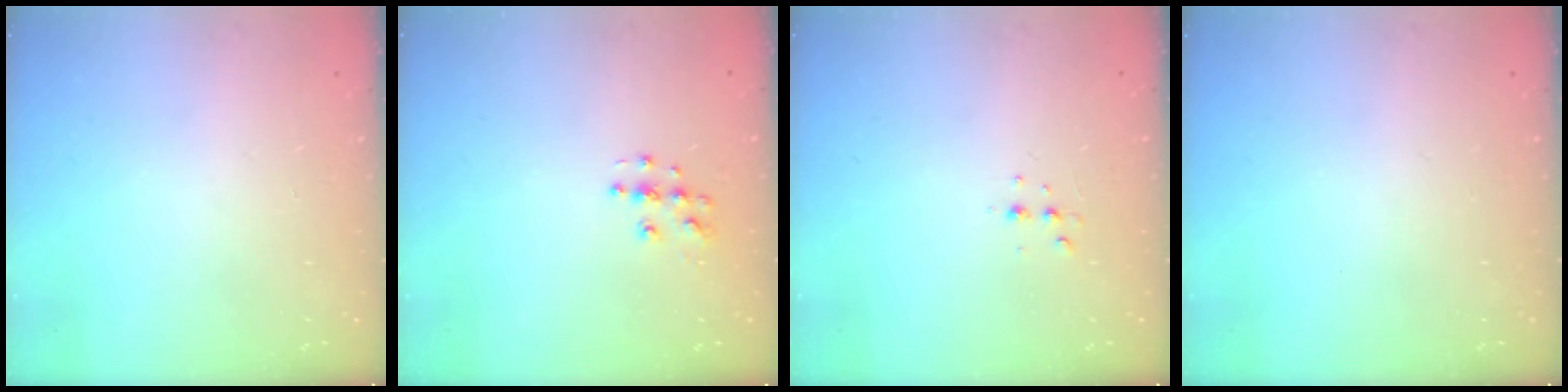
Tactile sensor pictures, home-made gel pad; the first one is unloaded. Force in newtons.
{"total": 5.9, "press": 5.9, "slide": 0.1}
{"total": 3.5, "press": 3.4, "slide": 0.5}
{"total": 0.0}